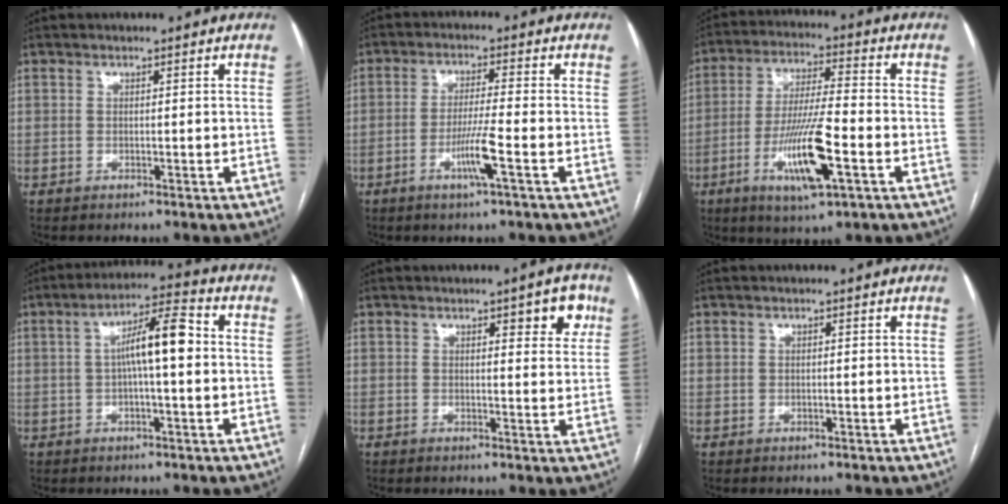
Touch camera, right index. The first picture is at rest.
{"total": 5.8, "force": [-2.3, -0.7, 5.2], "torque": [-0.099, -0.011, -0.045]}
{"total": 12.7, "force": [-4.5, 1.4, 11.8], "torque": [-0.226, -0.013, -0.080]}
{"total": 8.8, "force": [0.5, 1.4, 8.7], "torque": [-0.152, 0.027, 0.004]}
{"total": 4.8, "force": [2.4, 1.4, 3.9], "torque": [-0.043, 0.001, 0.026]}
{"total": 0.0}